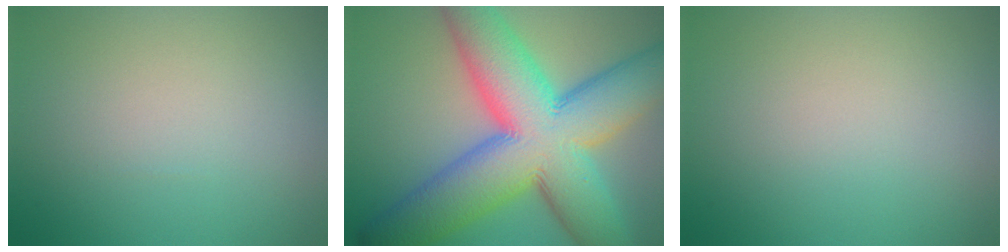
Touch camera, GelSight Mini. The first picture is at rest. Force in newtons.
{"total": 16.9, "press": 16.9, "slide": 0.3}
{"total": 0.0}